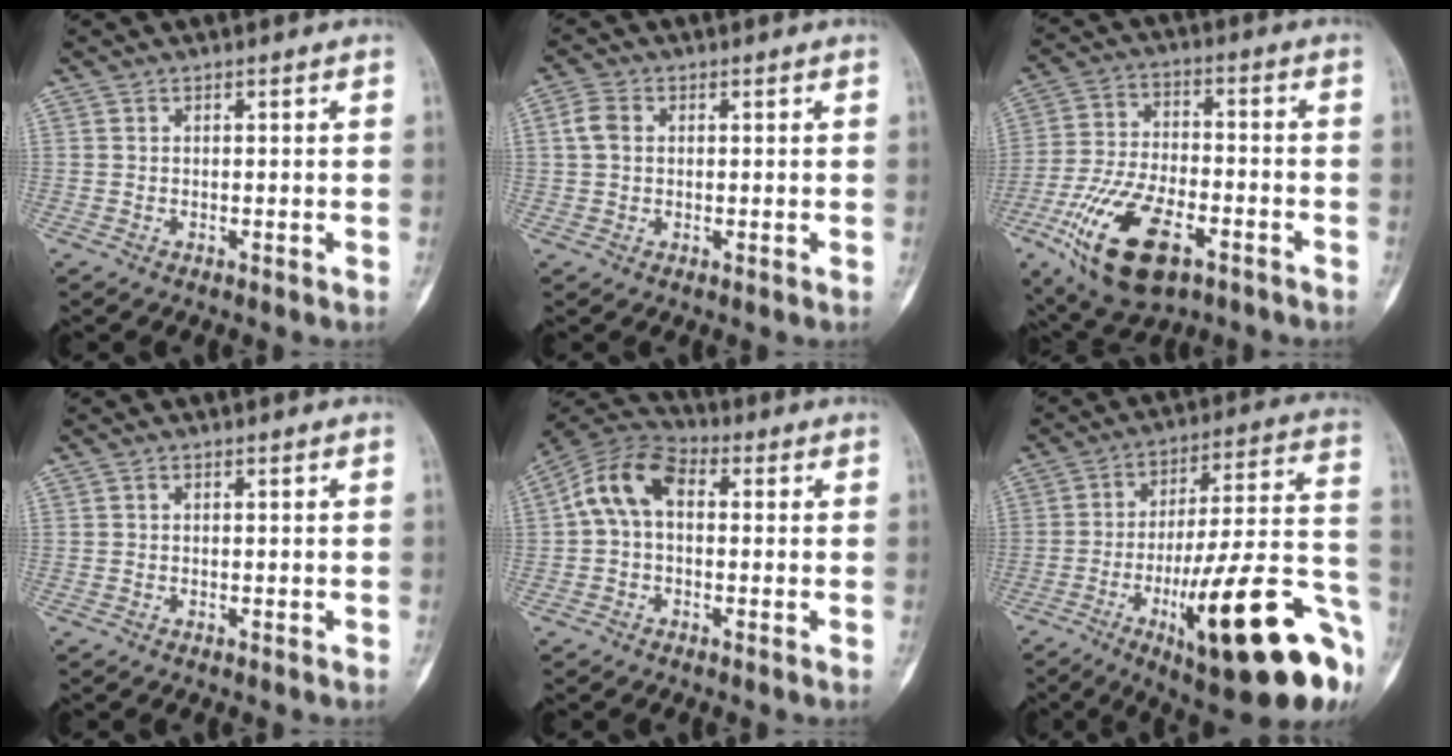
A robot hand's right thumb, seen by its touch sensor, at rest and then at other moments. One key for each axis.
{"total": 3.8, "fx": 0.6, "fy": 2.9, "fz": 2.4, "tx": -0.047, "ty": 0.011, "tz": 0.008}
{"total": 18.4, "fx": -8.6, "fy": 8.8, "fz": 13.7, "tx": -0.254, "ty": 0.025, "tz": -0.143}
{"total": 0.0}
{"total": 9.8, "fx": 0.9, "fy": 6.4, "fz": 7.4, "tx": -0.132, "ty": 0.032, "tz": 0.003}
{"total": 28.6, "fx": -11.3, "fy": 6.8, "fz": 25.4, "tx": -0.323, "ty": 0.044, "tz": -0.161}